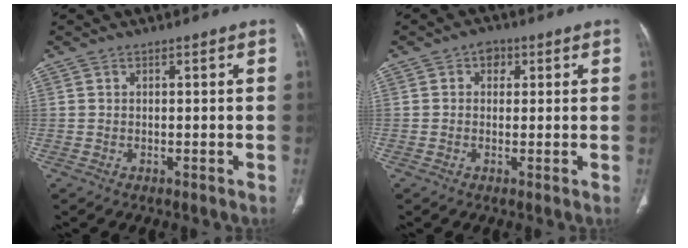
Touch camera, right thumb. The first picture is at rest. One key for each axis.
{"total": 2.6, "fx": 0.9, "fy": 2.1, "fz": 1.3, "tx": 0.002, "ty": 0.004, "tz": 0.004}